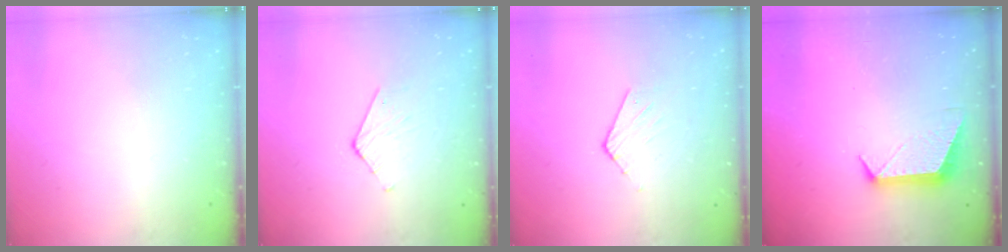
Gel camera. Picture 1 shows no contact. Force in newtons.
{"total": 2.7, "press": 2.7, "slide": 0.3}
{"total": 4.8, "press": 4.8, "slide": 0.2}
{"total": 10.1, "press": 10.1, "slide": 0.5}